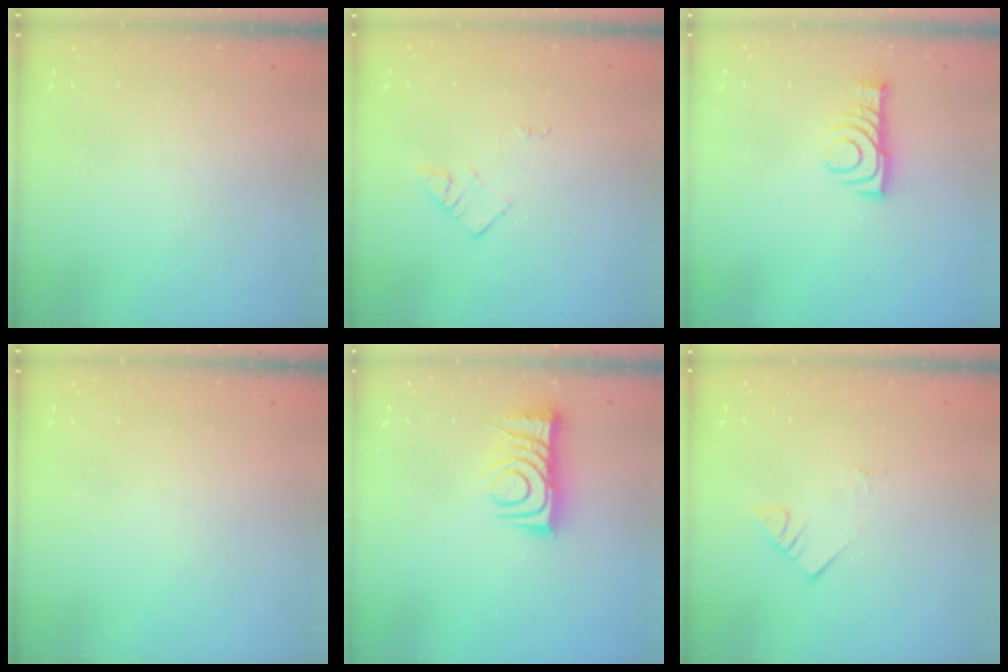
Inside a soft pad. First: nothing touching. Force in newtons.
{"total": 2.1, "press": 2.1, "slide": 0.3}
{"total": 9.4, "press": 9.4, "slide": 0.9}
{"total": 0.0}
{"total": 9.7, "press": 9.7, "slide": 0.9}
{"total": 3.6, "press": 3.6, "slide": 0.5}